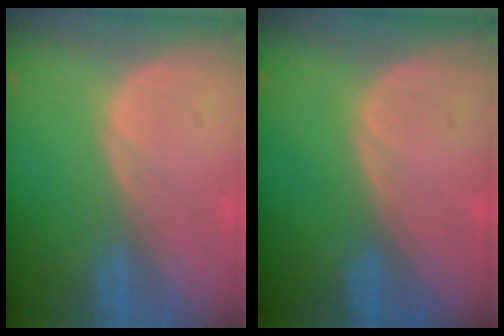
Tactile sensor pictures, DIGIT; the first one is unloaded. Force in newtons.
{"total": 0.0}